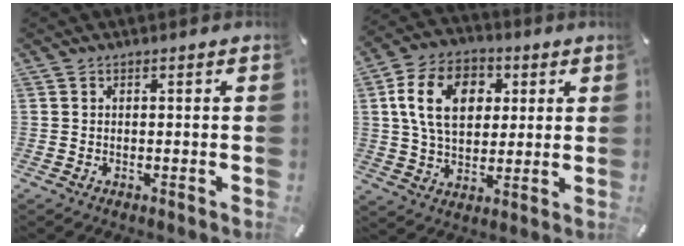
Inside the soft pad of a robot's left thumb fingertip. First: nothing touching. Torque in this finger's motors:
{"motor_torque": [0.29, 1.16, 1.58, -1.19, 0.55]}